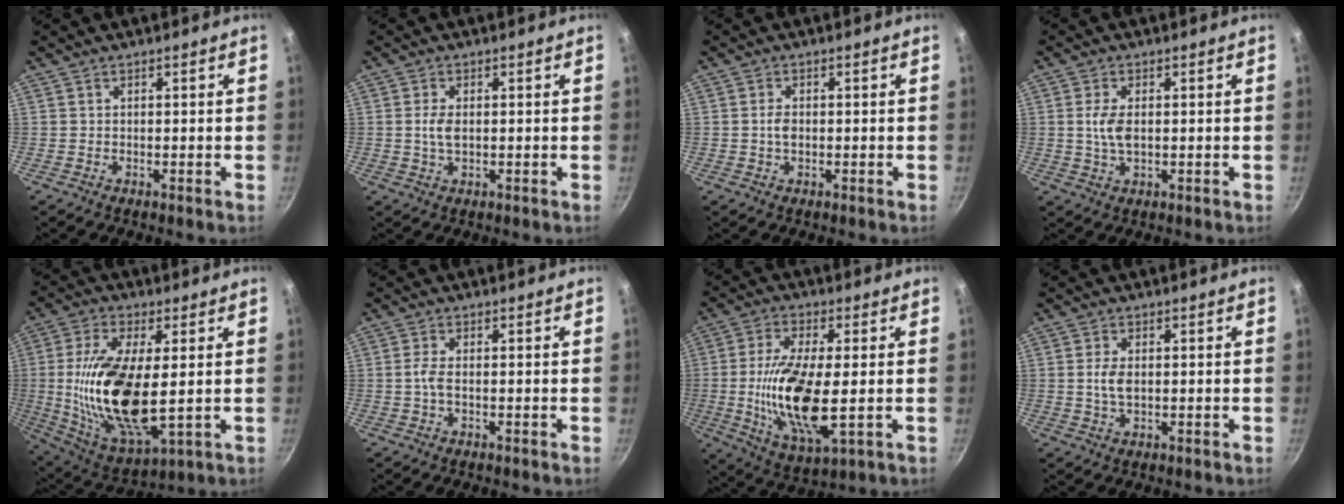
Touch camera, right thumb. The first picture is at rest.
{"total": 3.1, "force": [0.1, 1.6, 2.6], "torque": [-0.051, 0.001, 0.002]}
{"total": 2.1, "force": [-0.1, 1.3, 1.6], "torque": [-0.028, 0.005, -0.004]}
{"total": 4.4, "force": [0.3, 2.2, 3.8], "torque": [-0.078, 0.000, 0.005]}
{"total": 20.0, "force": [0.6, 8.3, 18.2], "torque": [-0.354, -0.011, 0.018]}
{"total": 2.2, "force": [-0.3, 0.7, 2.0], "torque": [-0.052, 0.004, -0.010]}
{"total": 15.9, "force": [-0.8, 5.8, 14.8], "torque": [-0.292, -0.013, -0.016]}
{"total": 3.3, "force": [0.2, 1.7, 2.8], "torque": [-0.055, 0.001, 0.003]}